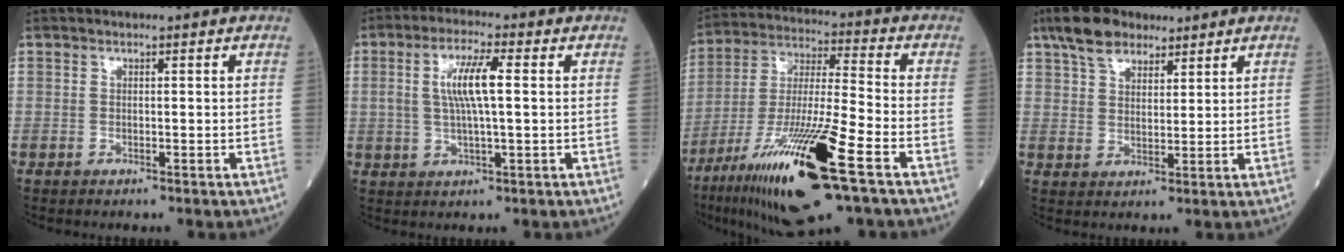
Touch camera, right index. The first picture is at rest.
{"total": 7.1, "force": [1.1, 1.1, 6.9], "torque": [-0.141, 0.008, 0.020]}
{"total": 20.5, "force": [-10.4, 1.4, 17.6], "torque": [-0.335, -0.047, -0.186]}
{"total": 7.2, "force": [5.3, 3.7, 3.3], "torque": [-0.067, 0.023, 0.097]}